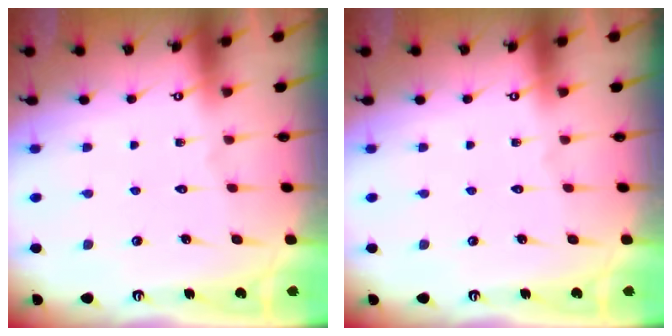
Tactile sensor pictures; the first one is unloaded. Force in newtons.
{"total": 0.0}